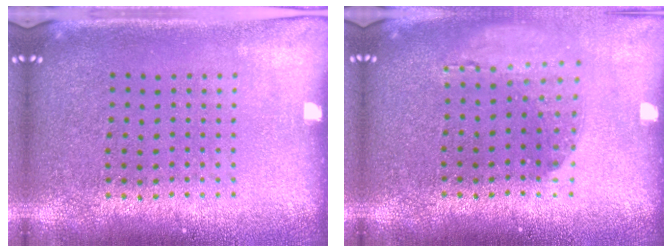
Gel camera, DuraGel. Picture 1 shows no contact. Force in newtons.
{"total": 1.2, "press": 1.2, "slide": 0.0}